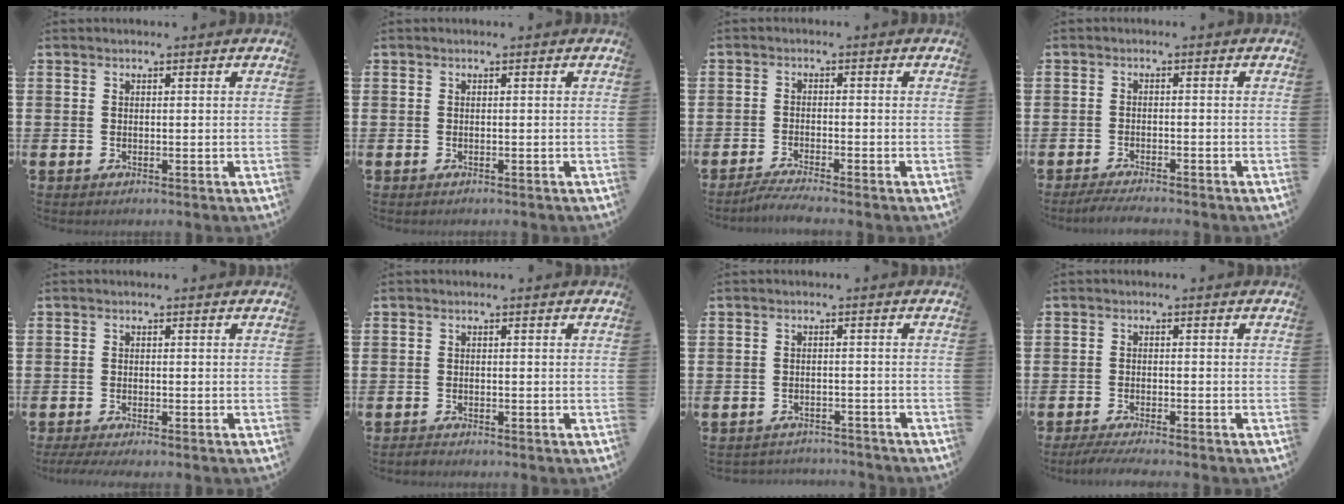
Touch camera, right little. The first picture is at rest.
{"total": 0.0}
{"total": 2.1, "force": [-1.8, -0.2, 1.0], "torque": [-0.016, 0.001, -0.035]}
{"total": 1.8, "force": [-1.7, 0.0, 0.6], "torque": [-0.010, 0.003, -0.033]}
{"total": 1.0, "force": [-0.7, 0.1, 0.7], "torque": [-0.012, -0.002, -0.015]}
{"total": 0.6, "force": [-0.6, 0.1, 0.1], "torque": [-0.005, -0.001, -0.012]}
{"total": 1.9, "force": [-1.9, 0.0, -0.2], "torque": [-0.002, 0.002, -0.042]}
{"total": 1.9, "force": [-1.6, 0.0, 1.0], "torque": [-0.016, 0.001, -0.030]}